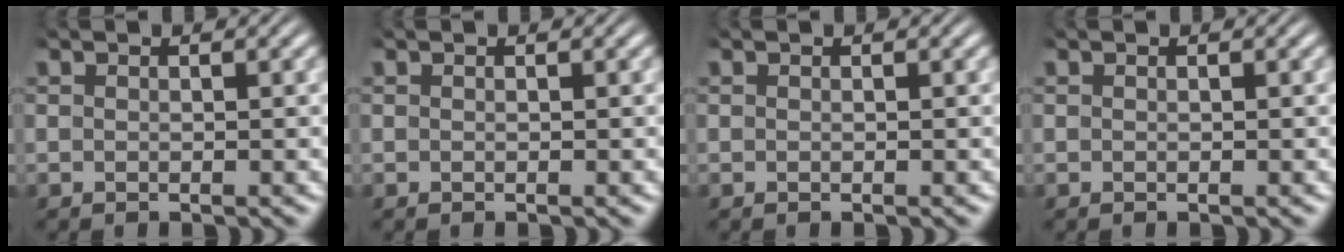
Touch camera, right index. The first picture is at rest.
{"total": 0.0}
{"total": 0.0}
{"total": 0.0}